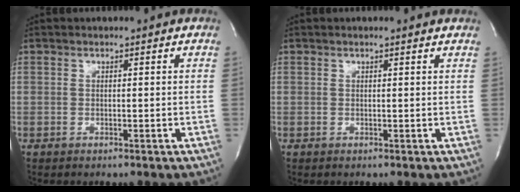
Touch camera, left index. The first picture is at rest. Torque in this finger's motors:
{"motor_torque": [0.17, -0.11, 0.02, 0.00]}